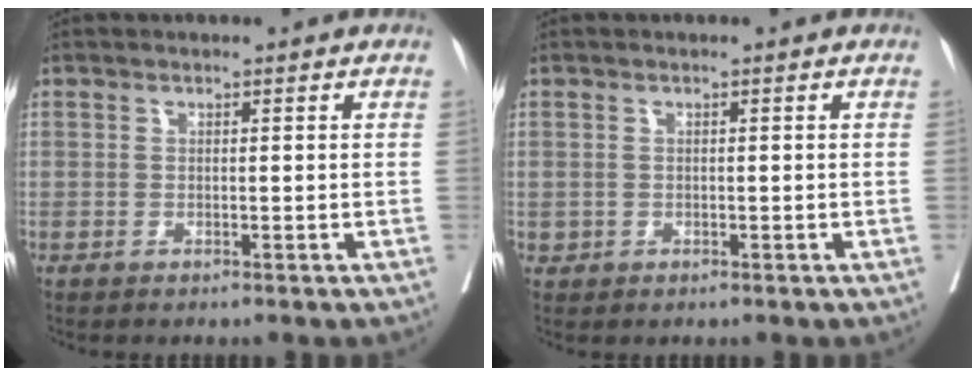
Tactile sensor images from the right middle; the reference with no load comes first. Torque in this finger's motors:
{"motor_torque": [0.48, -0.48, -0.05, 0.01]}